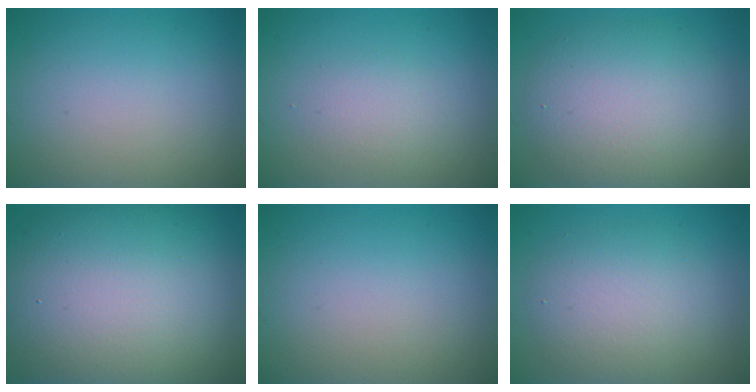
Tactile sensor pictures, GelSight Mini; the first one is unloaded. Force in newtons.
{"total": 1.7, "press": 1.7, "slide": 0.1}
{"total": 6.6, "press": 6.6, "slide": 0.1}
{"total": 15.4, "press": 15.4, "slide": 0.7}
{"total": 0.0}
{"total": 4.9, "press": 4.8, "slide": 0.4}